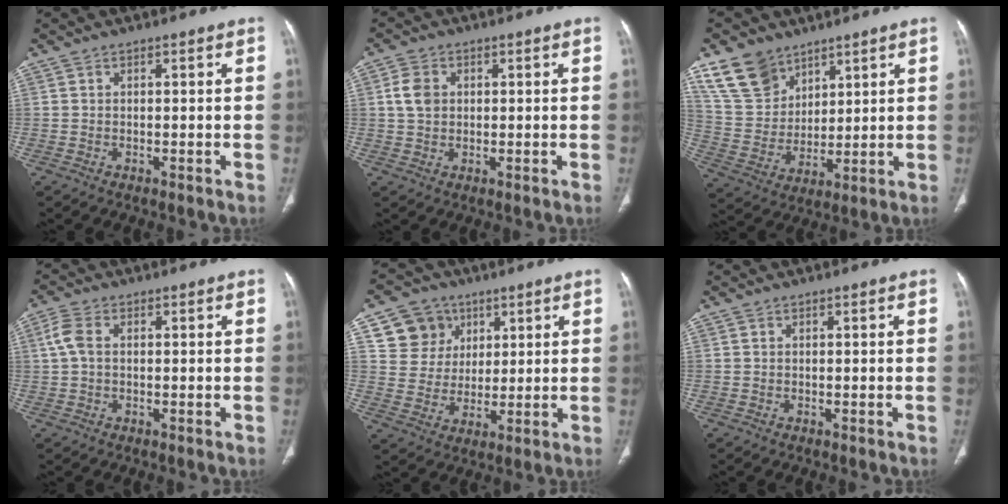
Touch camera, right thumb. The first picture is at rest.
{"total": 4.5, "force": [0.9, 3.5, 2.6], "torque": [-0.042, 0.005, 0.016]}
{"total": 12.1, "force": [8.3, 7.9, 3.9], "torque": [-0.053, -0.035, 0.179]}
{"total": 4.0, "force": [0.6, 2.5, 3.1], "torque": [-0.077, 0.015, 0.010]}
{"total": 10.1, "force": [4.6, 8.8, 2.2], "torque": [-0.006, -0.016, 0.088]}
{"total": 0.0}